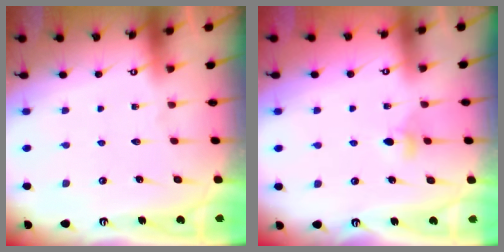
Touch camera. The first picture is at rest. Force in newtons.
{"total": 3.7, "press": 3.6, "slide": 0.7}